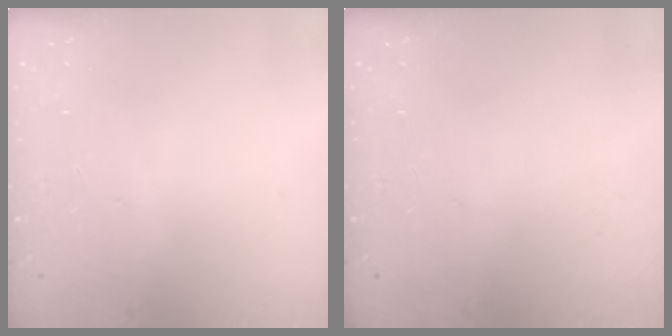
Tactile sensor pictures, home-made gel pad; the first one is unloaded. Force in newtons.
{"total": 0.0}